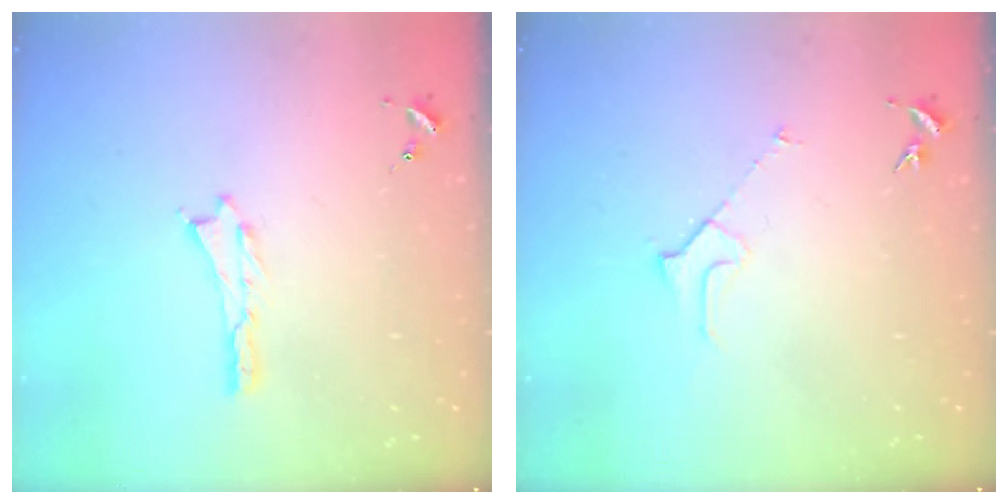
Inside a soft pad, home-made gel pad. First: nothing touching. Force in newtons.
{"total": 2.3, "press": 2.3, "slide": 0.2}